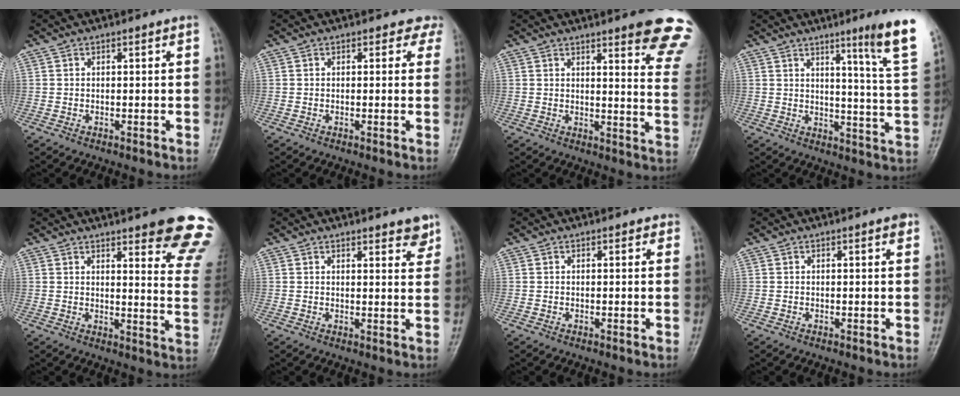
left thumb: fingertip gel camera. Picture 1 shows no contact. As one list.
[{"total": 2.7, "force": [2.0, 1.8, 0.3], "torque": [0.028, -0.009, 0.000]}, {"total": 15.2, "force": [11.2, 2.4, 10.0], "torque": [-0.090, -0.067, 0.118]}, {"total": 13.2, "force": [7.8, -0.4, 10.7], "torque": [-0.137, -0.055, 0.102]}, {"total": 19.9, "force": [15.1, 3.9, 12.3], "torque": [-0.125, -0.090, 0.165]}, {"total": 3.9, "force": [3.1, 1.2, 2.1], "torque": [-0.007, -0.020, 0.039]}, {"total": 0.8, "force": [0.5, 0.6, 0.2], "torque": [0.006, -0.001, 0.000]}, {"total": 0.9, "force": [0.5, 0.2, 0.7], "torque": [-0.009, 0.000, 0.004]}]